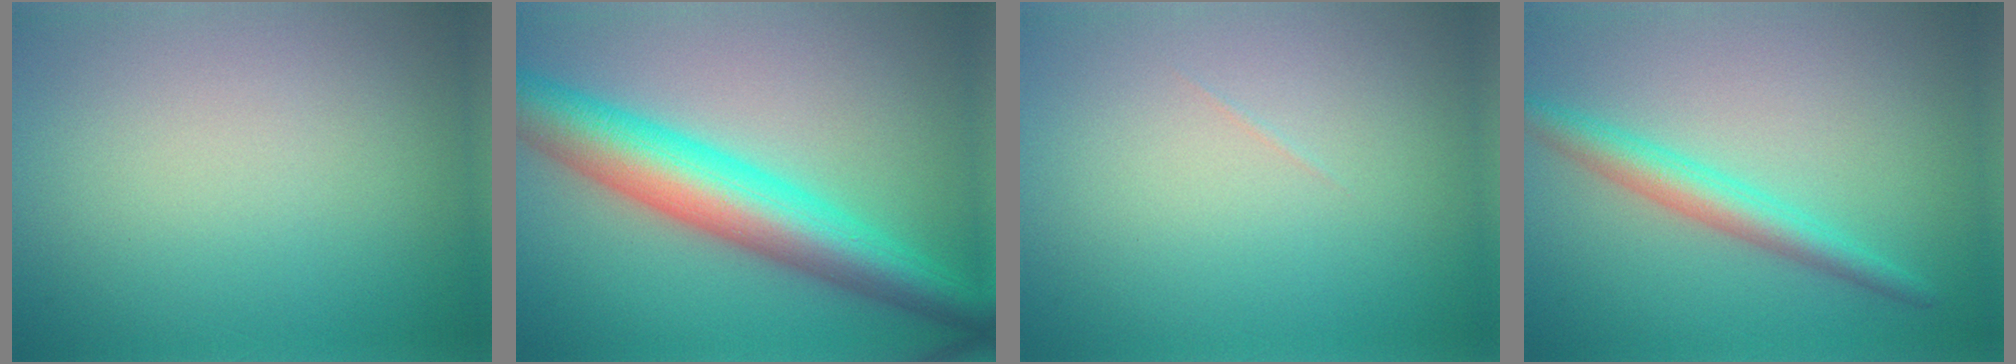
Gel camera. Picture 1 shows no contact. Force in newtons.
{"total": 9.1, "press": 9.1, "slide": 0.1}
{"total": 0.0}
{"total": 3.1, "press": 3.1, "slide": 0.1}